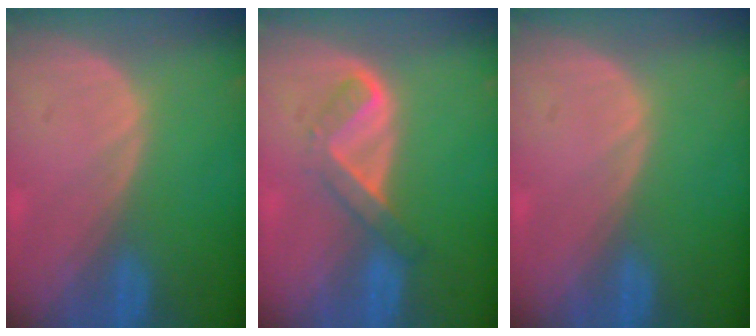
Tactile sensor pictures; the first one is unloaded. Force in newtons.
{"total": 5.2, "press": 4.4, "slide": 2.9}
{"total": 0.0}